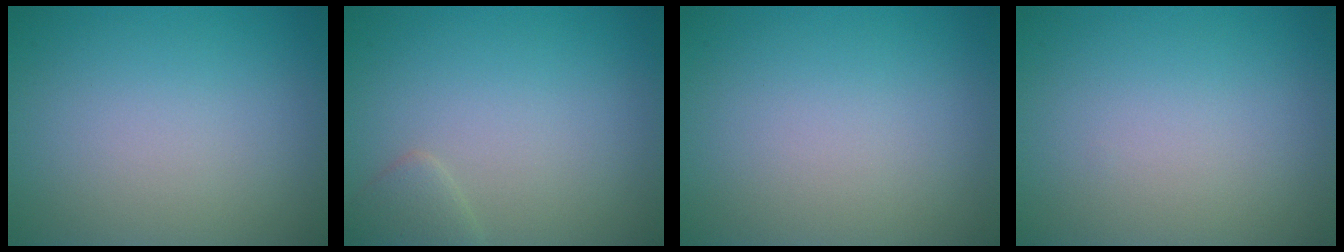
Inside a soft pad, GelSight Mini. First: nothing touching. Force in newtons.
{"total": 1.4, "press": 1.4, "slide": 0.1}
{"total": 0.0}
{"total": 0.0}